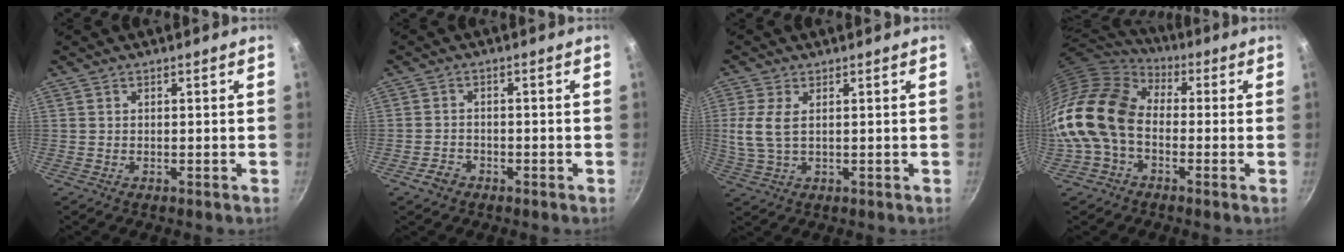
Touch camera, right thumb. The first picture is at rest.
{"total": 2.9, "force": [-1.8, 2.1, 1.0], "torque": [-0.014, 0.024, -0.031]}
{"total": 6.1, "force": [1.0, 3.1, 5.1], "torque": [-0.116, -0.001, 0.023]}
{"total": 17.2, "force": [-1.7, 12.0, 12.2], "torque": [-0.220, 0.035, -0.052]}